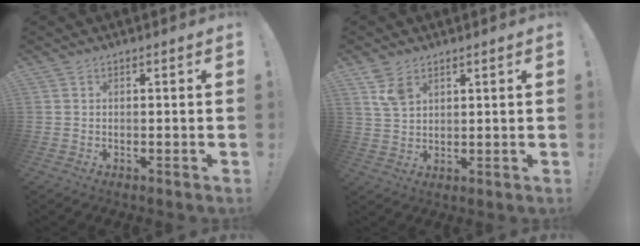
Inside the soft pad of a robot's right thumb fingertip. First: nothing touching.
{"total": 5.8, "force": [3.5, 3.2, 3.3], "torque": [-0.061, -0.013, 0.069]}